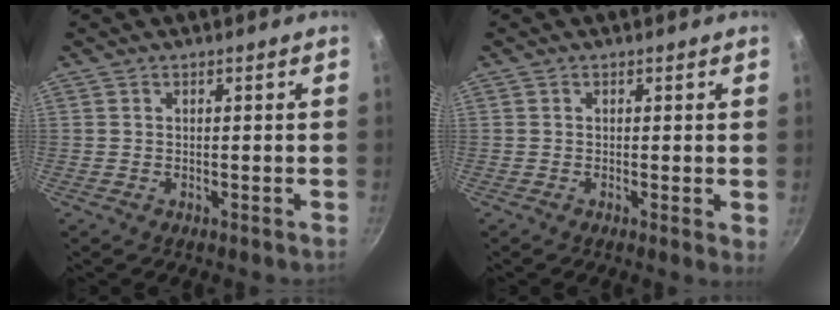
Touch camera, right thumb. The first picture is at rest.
{"total": 1.4, "force": [0.1, 0.4, 1.4], "torque": [-0.019, -0.005, -0.001]}